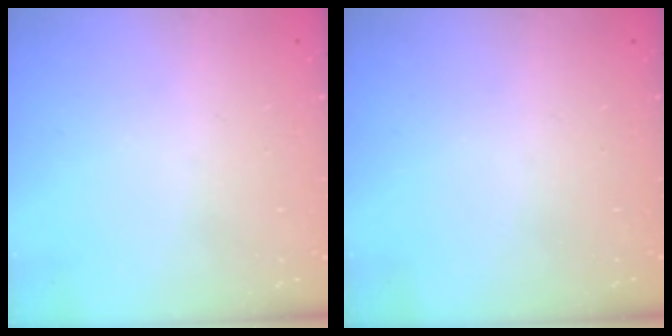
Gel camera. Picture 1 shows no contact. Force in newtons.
{"total": 0.0}